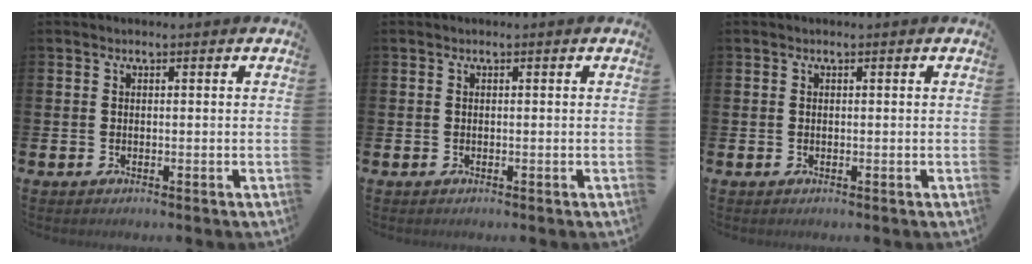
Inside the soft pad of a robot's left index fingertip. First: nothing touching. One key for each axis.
{"total": 0.0}
{"total": 0.0}